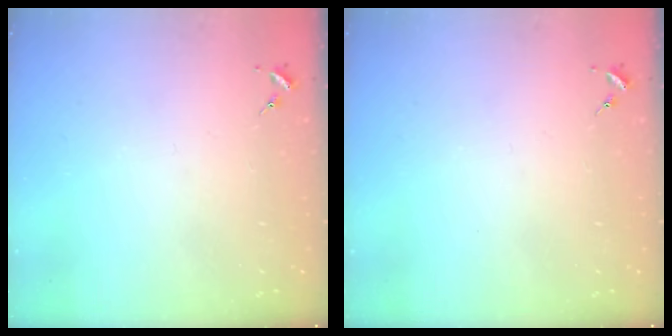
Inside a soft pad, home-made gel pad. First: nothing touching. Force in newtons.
{"total": 0.0}